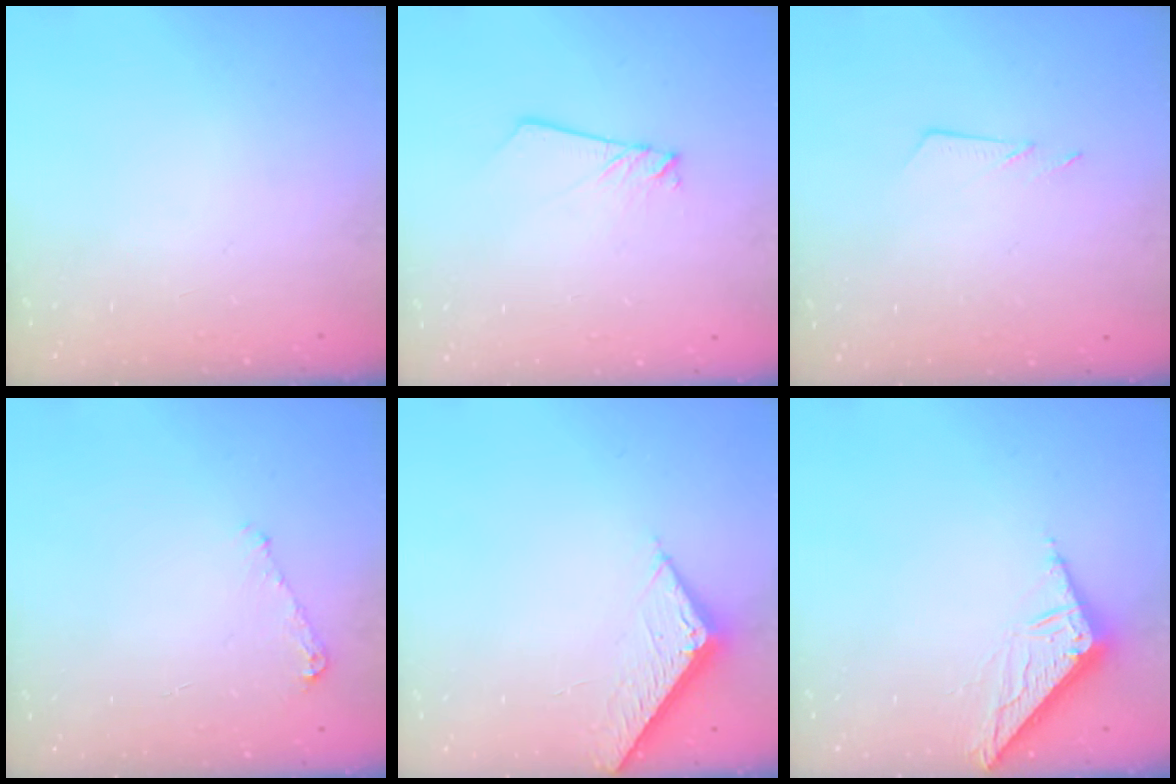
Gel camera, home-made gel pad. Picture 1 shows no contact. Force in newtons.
{"total": 2.4, "press": 2.4, "slide": 0.2}
{"total": 4.2, "press": 4.2, "slide": 0.5}
{"total": 5.3, "press": 5.2, "slide": 0.6}
{"total": 7.4, "press": 7.4, "slide": 0.2}
{"total": 8.3, "press": 8.3, "slide": 0.5}